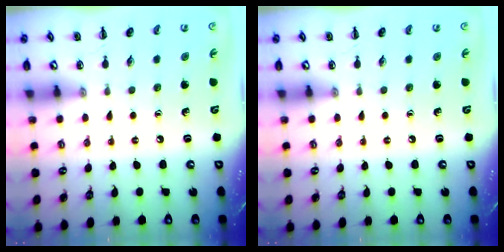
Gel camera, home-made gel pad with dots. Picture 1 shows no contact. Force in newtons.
{"total": 0.0}